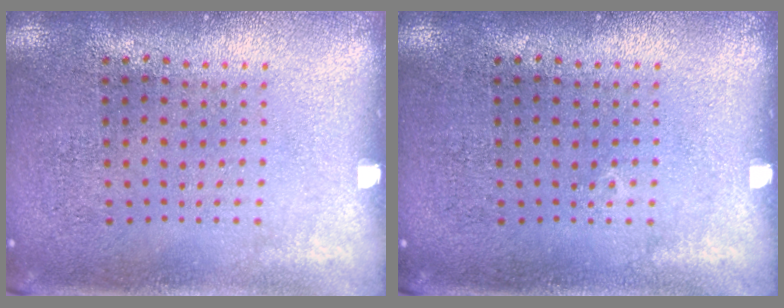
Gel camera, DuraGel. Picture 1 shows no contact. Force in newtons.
{"total": 0.0}